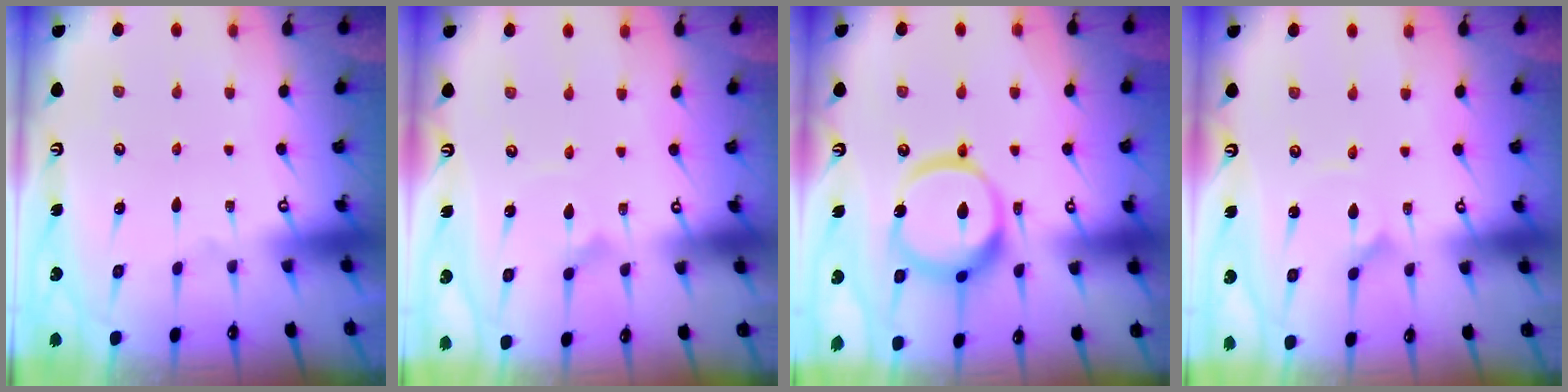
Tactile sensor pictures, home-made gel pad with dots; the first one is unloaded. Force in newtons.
{"total": 2.6, "press": 2.6, "slide": 0.1}
{"total": 16.5, "press": 16.4, "slide": 1.9}
{"total": 1.9, "press": 1.9, "slide": 0.2}